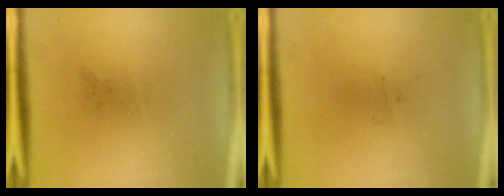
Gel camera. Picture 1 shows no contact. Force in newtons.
{"total": 0.0}